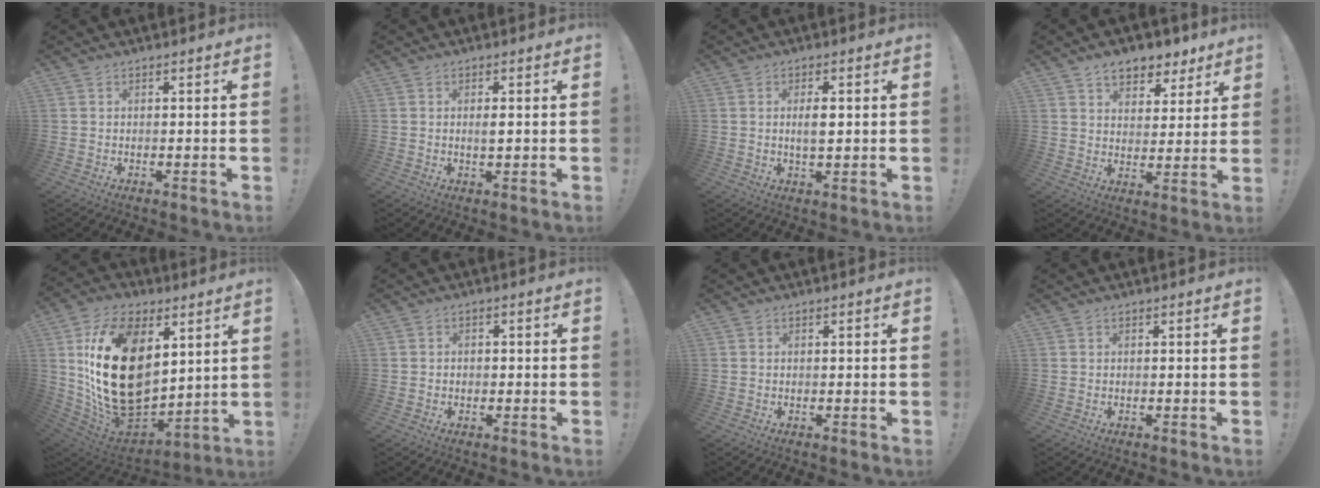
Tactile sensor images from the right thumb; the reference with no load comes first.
{"total": 1.8, "force": [0.0, 0.7, 1.7], "torque": [-0.021, -0.003, -0.003]}
{"total": 4.4, "force": [0.3, 1.9, 3.9], "torque": [-0.072, -0.001, 0.000]}
{"total": 8.7, "force": [6.1, 5.2, 3.4], "torque": [-0.043, -0.039, 0.112]}
{"total": 30.7, "force": [6.0, 20.3, 22.3], "torque": [-0.444, -0.039, 0.128]}
{"total": 1.8, "force": [-1.0, 1.3, 0.7], "torque": [-0.013, 0.009, -0.018]}
{"total": 0.0}
{"total": 0.0}